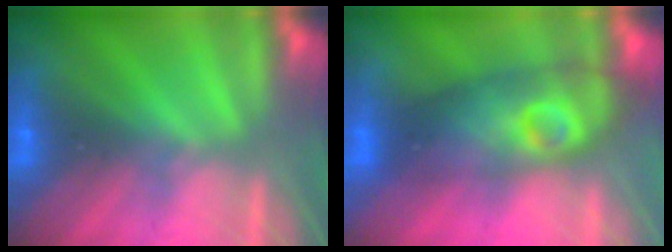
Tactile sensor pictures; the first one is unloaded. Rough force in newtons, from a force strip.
{"total": 4.0}